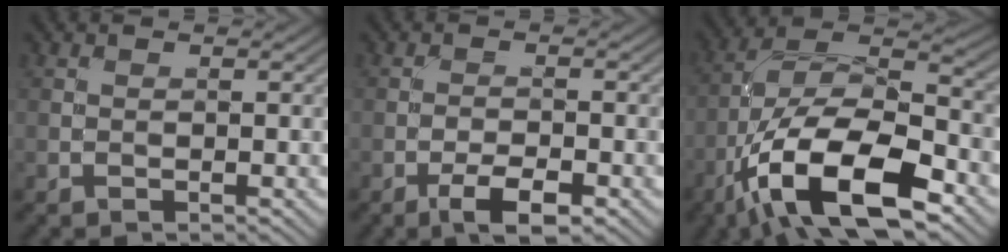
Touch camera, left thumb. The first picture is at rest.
{"total": 4.2, "force": [-2.5, 1.3, 3.2], "torque": [-0.054, 0.002, -0.045]}
{"total": 16.2, "force": [-8.0, 6.7, 12.4], "torque": [-0.228, -0.010, -0.160]}